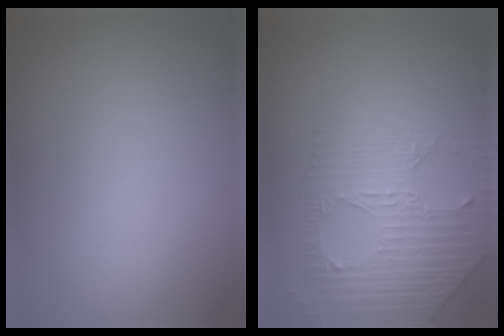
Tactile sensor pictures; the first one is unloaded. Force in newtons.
{"total": 4.4, "press": 3.1, "slide": 3.0}